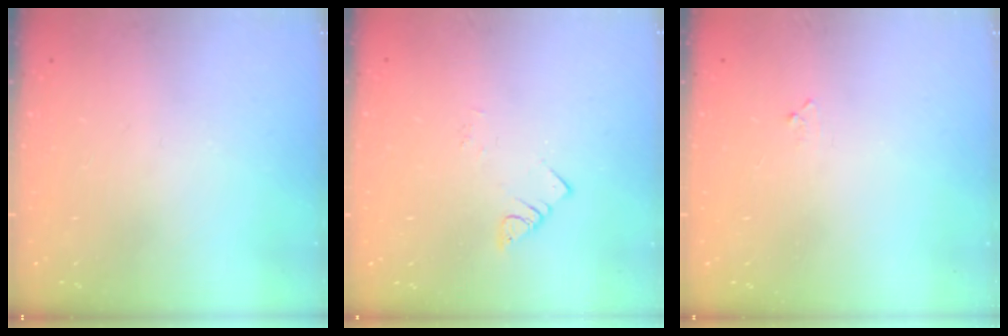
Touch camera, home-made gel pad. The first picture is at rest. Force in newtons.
{"total": 2.1, "press": 2.1, "slide": 0.3}
{"total": 3.6, "press": 3.6, "slide": 0.5}